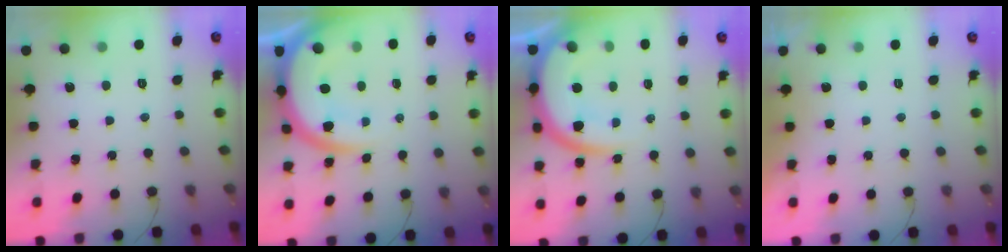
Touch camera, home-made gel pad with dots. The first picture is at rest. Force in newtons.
{"total": 14.6, "press": 14.5, "slide": 1.3}
{"total": 15.4, "press": 15.3, "slide": 0.8}
{"total": 1.1, "press": 1.0, "slide": 0.5}